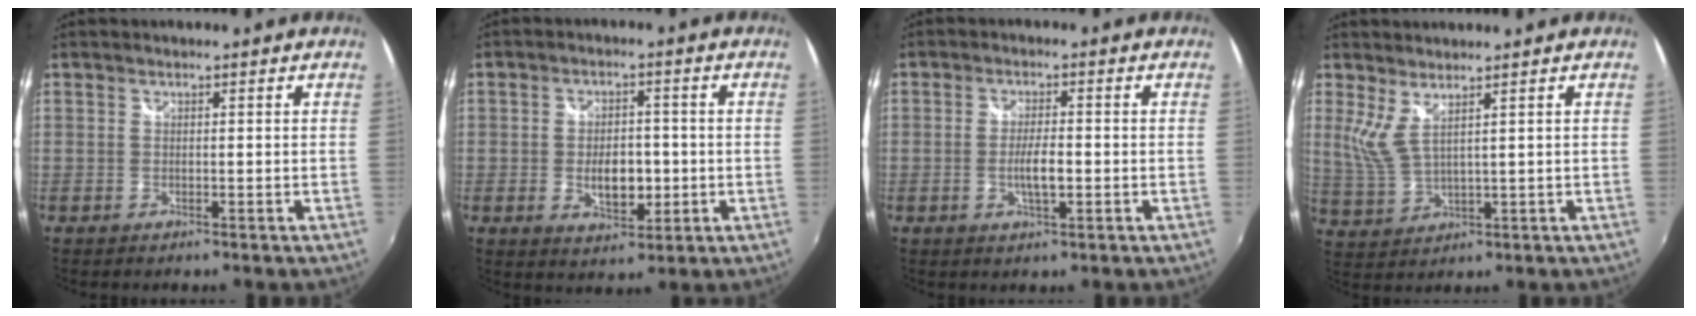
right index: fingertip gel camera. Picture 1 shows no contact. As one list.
[{"total": 7.2, "force": [-1.2, 4.1, 5.8], "torque": [-0.105, -0.004, -0.016]}, {"total": 4.5, "force": [-0.9, 1.1, 4.2], "torque": [-0.081, -0.003, -0.016]}, {"total": 4.4, "force": [2.8, 0.7, 3.3], "torque": [-0.076, -0.009, 0.064]}]